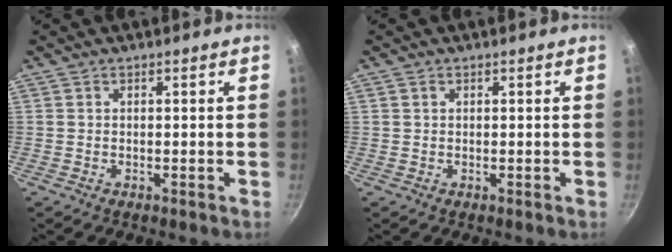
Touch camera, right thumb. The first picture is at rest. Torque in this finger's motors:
{"motor_torque": [-0.04, -0.23, 0.07, -0.03, 0.06]}